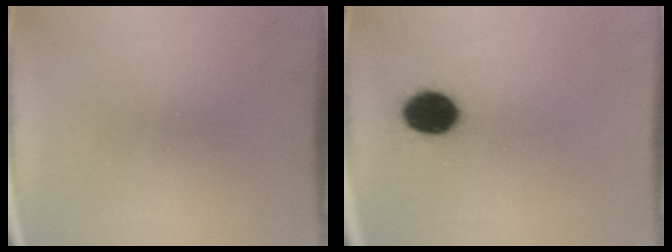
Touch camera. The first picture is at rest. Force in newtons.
{"total": 8.4}